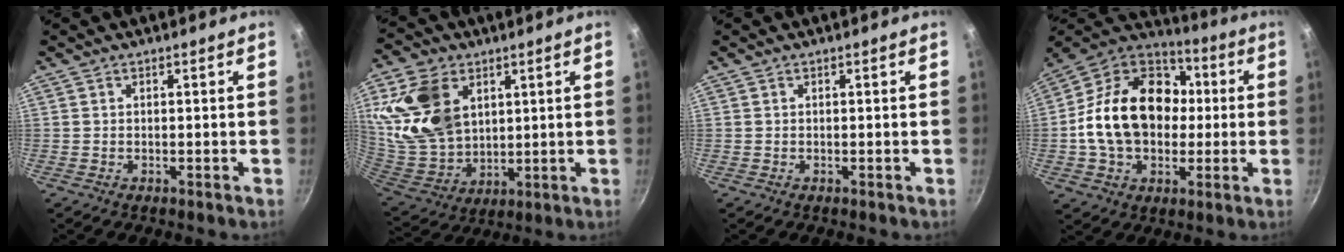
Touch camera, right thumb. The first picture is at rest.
{"total": 18.5, "force": [6.3, 13.0, 11.6], "torque": [-0.213, -0.028, 0.137]}
{"total": 0.0}
{"total": 22.6, "force": [0.5, 16.8, 15.1], "torque": [-0.232, 0.040, 0.003]}